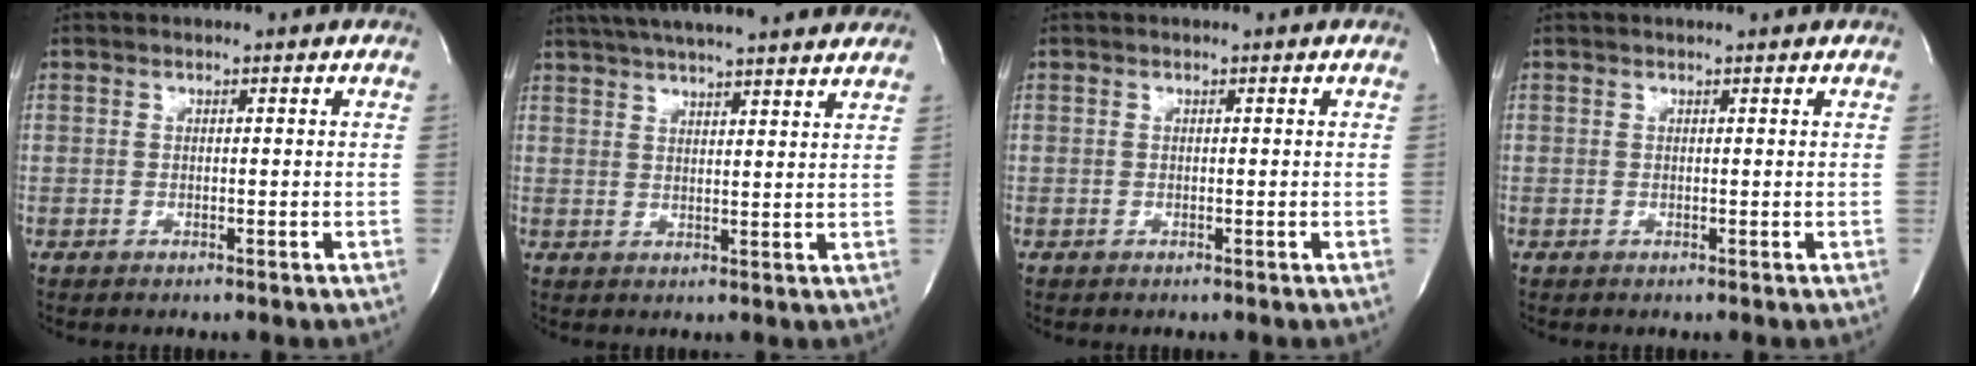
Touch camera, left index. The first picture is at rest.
{"total": 19.7, "force": [17.1, 2.1, 9.5], "torque": [-0.161, 0.043, 0.234]}
{"total": 0.0}
{"total": 1.2, "force": [1.1, 0.0, 0.3], "torque": [-0.007, 0.009, 0.015]}